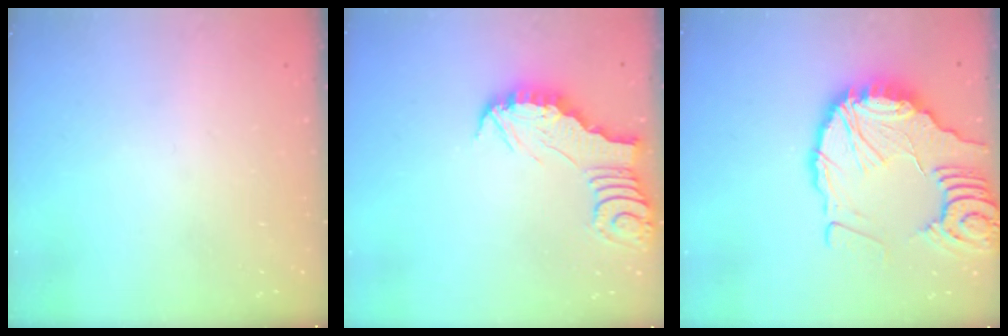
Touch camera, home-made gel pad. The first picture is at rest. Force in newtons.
{"total": 2.9, "press": 2.9, "slide": 0.3}
{"total": 15.8, "press": 15.7, "slide": 2.0}